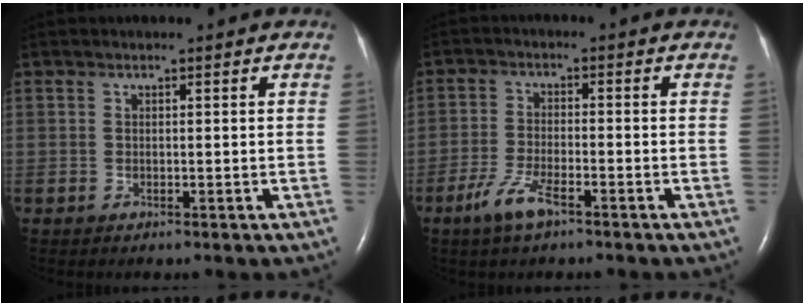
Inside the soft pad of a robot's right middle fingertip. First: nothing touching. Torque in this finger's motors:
{"motor_torque": [0.84, -0.67, 0.29, 0.06]}